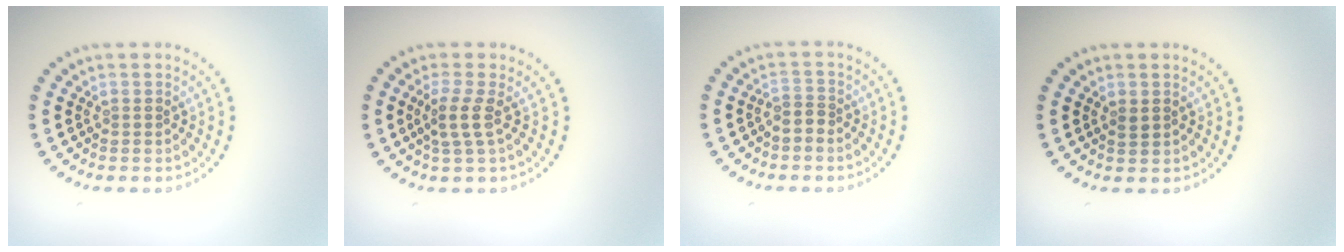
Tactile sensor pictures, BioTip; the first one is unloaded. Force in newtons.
{"total": 2.1, "press": 1.6, "slide": 1.4}
{"total": 1.6, "press": 1.2, "slide": 1.1}
{"total": 0.8, "press": 0.8, "slide": 0.2}